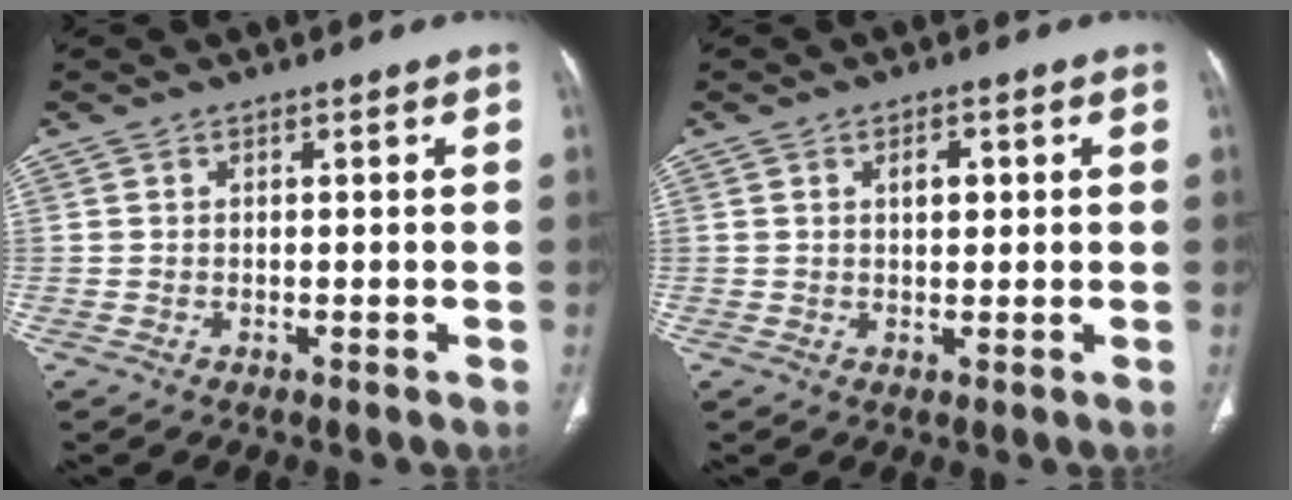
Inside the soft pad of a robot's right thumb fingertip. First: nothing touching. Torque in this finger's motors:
{"motor_torque": [-0.56, 0.21, -0.30, -0.11, -0.02]}